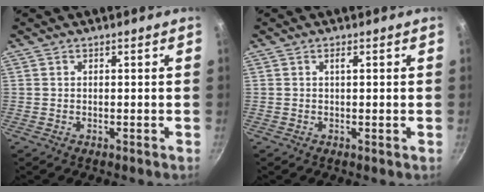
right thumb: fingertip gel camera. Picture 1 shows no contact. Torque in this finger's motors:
{"motor_torque": [0.02, -0.31, 0.47, -0.11, 0.08]}